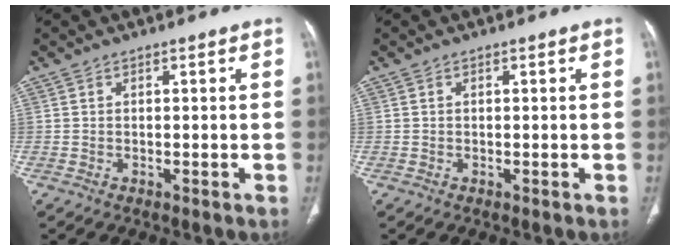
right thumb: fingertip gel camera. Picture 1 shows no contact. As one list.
[{"total": 0.0}]